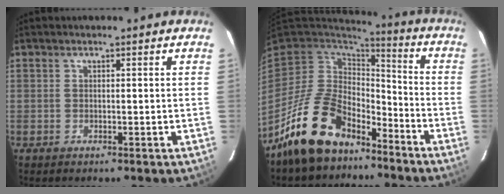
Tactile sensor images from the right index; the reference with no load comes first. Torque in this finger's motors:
{"motor_torque": [0.77, -0.83, 1.05, 0.21]}